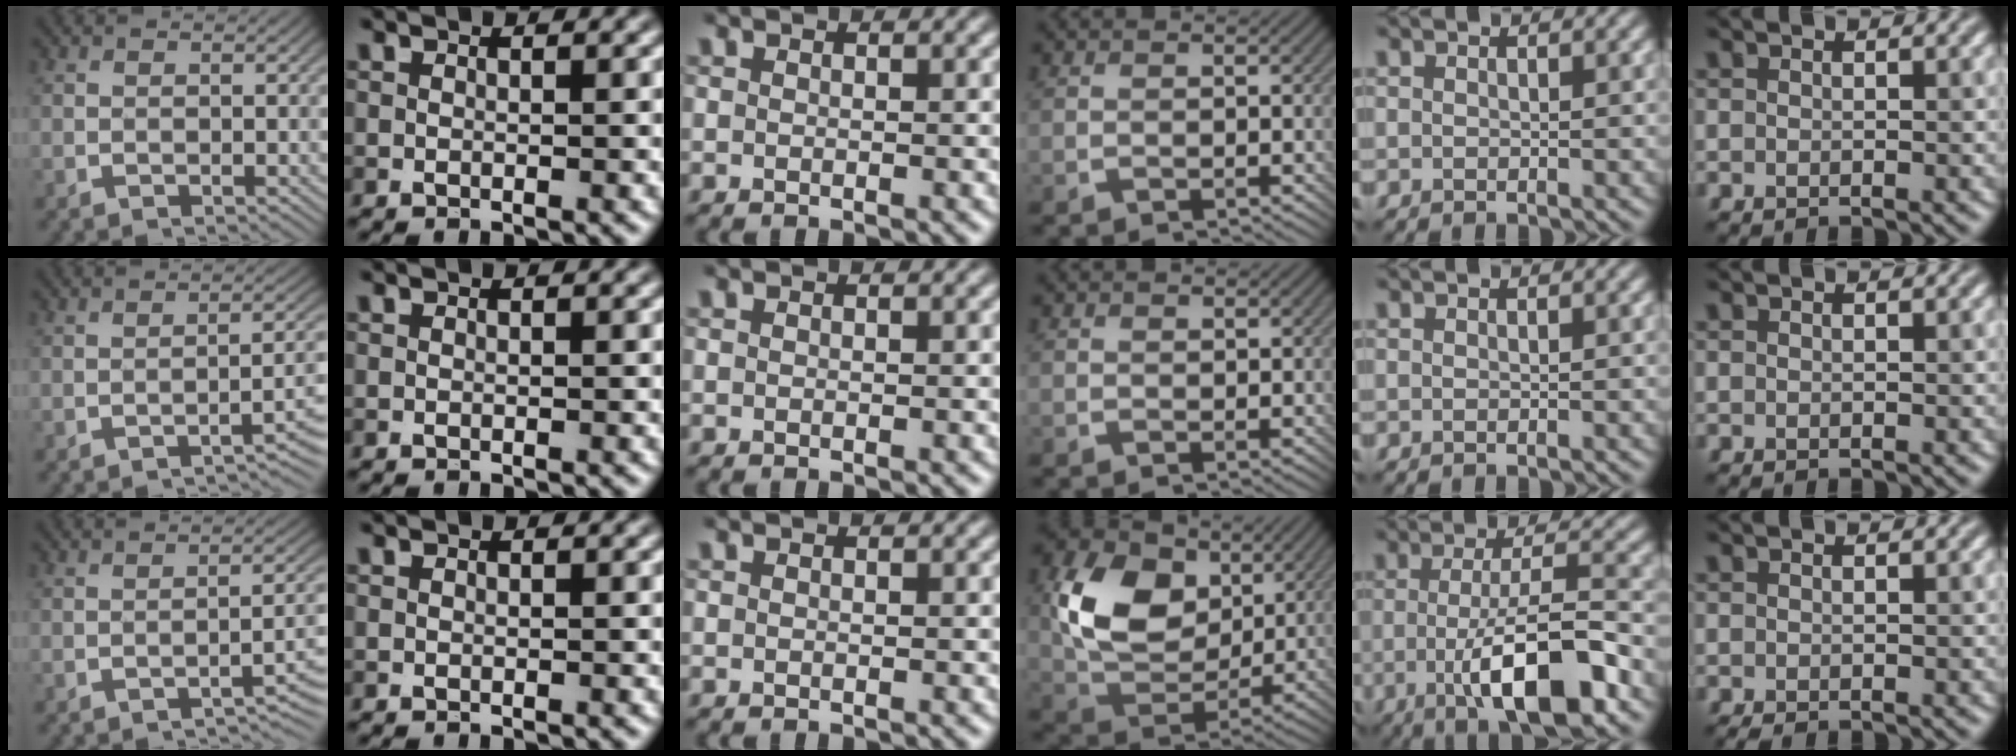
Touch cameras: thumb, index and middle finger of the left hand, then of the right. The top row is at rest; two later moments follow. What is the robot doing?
{"motion": "screw", "object": "bottle cap"}